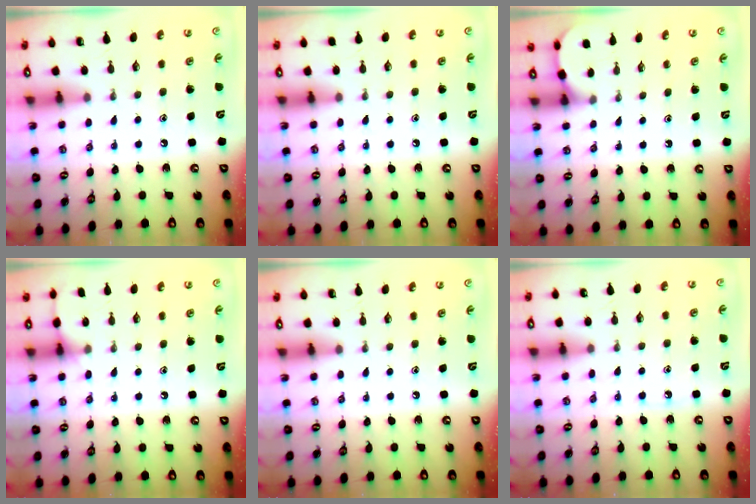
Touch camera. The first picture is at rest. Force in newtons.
{"total": 4.4, "press": 4.3, "slide": 0.7}
{"total": 1.8, "press": 1.8, "slide": 0.2}
{"total": 5.9, "press": 5.9, "slide": 0.8}
{"total": 0.0}
{"total": 4.2, "press": 4.1, "slide": 0.6}